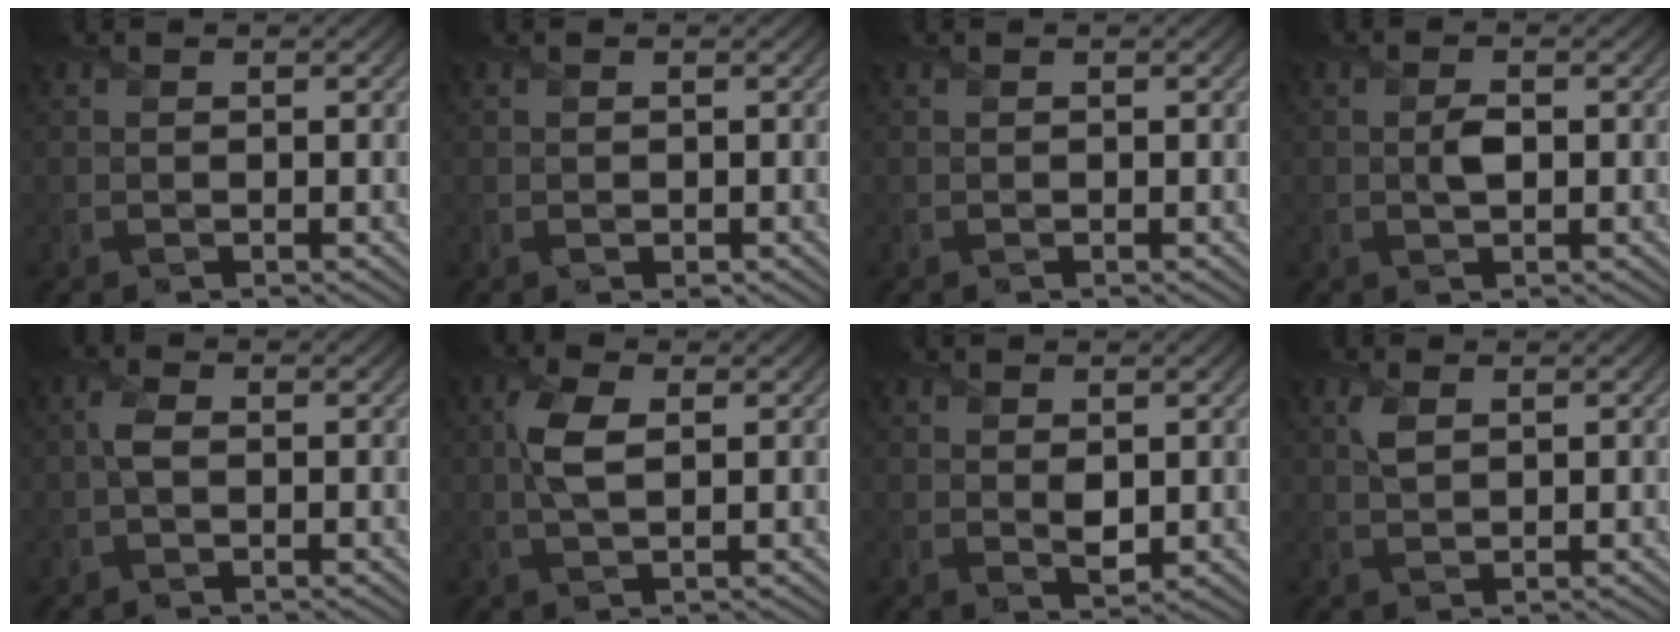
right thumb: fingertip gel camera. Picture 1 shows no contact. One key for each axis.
{"total": 0.7, "fx": -0.3, "fy": 0.6, "fz": 0.3, "tx": -0.003, "ty": -0.005, "tz": -0.004}
{"total": 0.0}
{"total": 1.8, "fx": -0.1, "fy": 1.0, "fz": 1.5, "tx": -0.029, "ty": -0.001, "tz": -0.001}
{"total": 1.8, "fx": -0.2, "fy": 1.0, "fz": 1.5, "tx": -0.034, "ty": 0.004, "tz": -0.007}
{"total": 3.9, "fx": 0.7, "fy": 1.7, "fz": 3.4, "tx": -0.084, "ty": 0.004, "tz": 0.012}
{"total": 1.8, "fx": 0.5, "fy": 1.1, "fz": 1.4, "tx": -0.028, "ty": -0.008, "tz": 0.014}
{"total": 1.7, "fx": 0.8, "fy": 0.9, "fz": 1.3, "tx": -0.033, "ty": 0.001, "tz": 0.018}